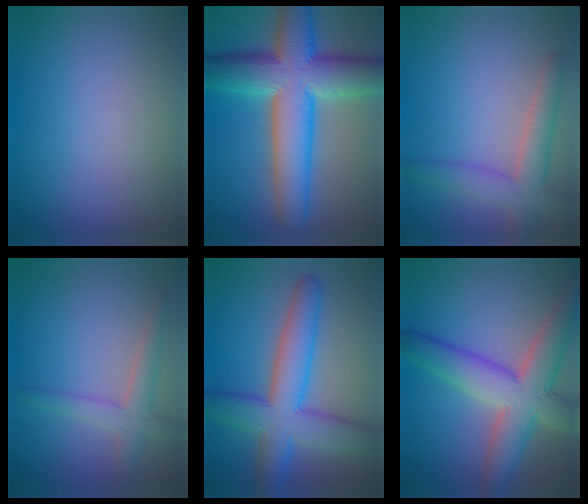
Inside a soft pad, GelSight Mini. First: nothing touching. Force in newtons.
{"total": 12.7, "press": 12.7, "slide": 0.5}
{"total": 4.0, "press": 4.0, "slide": 0.3}
{"total": 2.8, "press": 2.8, "slide": 0.2}
{"total": 8.1, "press": 8.1, "slide": 0.3}
{"total": 8.5, "press": 8.5, "slide": 0.6}